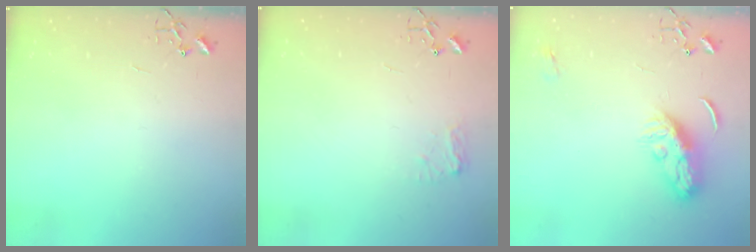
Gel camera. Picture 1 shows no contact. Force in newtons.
{"total": 6.6, "press": 6.6, "slide": 0.2}
{"total": 8.8, "press": 8.8, "slide": 0.5}